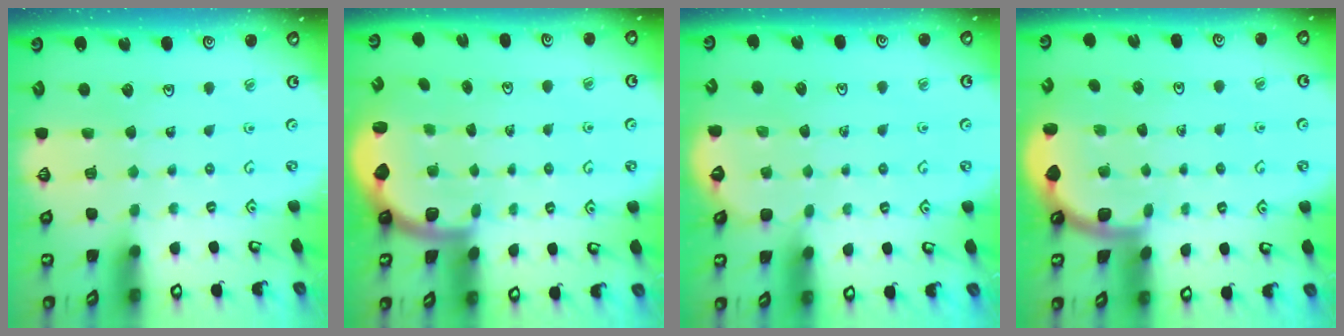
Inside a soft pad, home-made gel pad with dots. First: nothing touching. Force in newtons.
{"total": 2.0, "press": 2.0, "slide": 0.5}
{"total": 1.6, "press": 1.5, "slide": 0.5}
{"total": 1.8, "press": 1.8, "slide": 0.2}